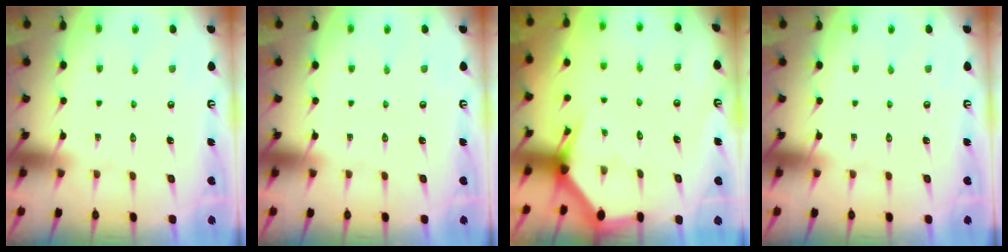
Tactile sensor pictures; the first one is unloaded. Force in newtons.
{"total": 0.0}
{"total": 2.6, "press": 2.6, "slide": 0.0}
{"total": 0.0}